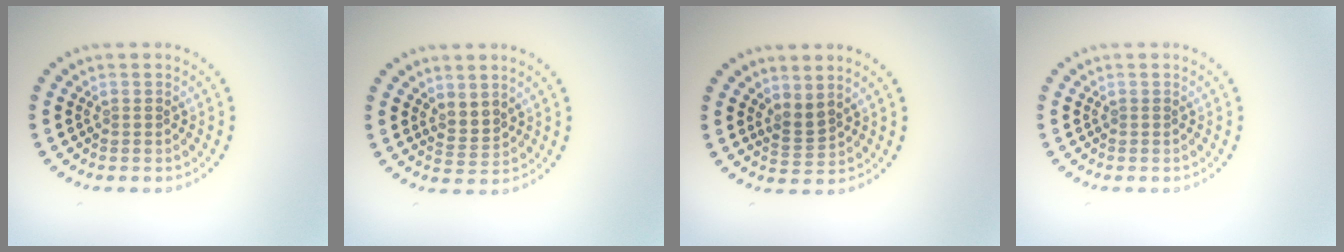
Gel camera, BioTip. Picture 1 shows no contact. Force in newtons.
{"total": 1.7, "press": 1.4, "slide": 1.0}
{"total": 1.9, "press": 1.4, "slide": 1.2}
{"total": 0.0}